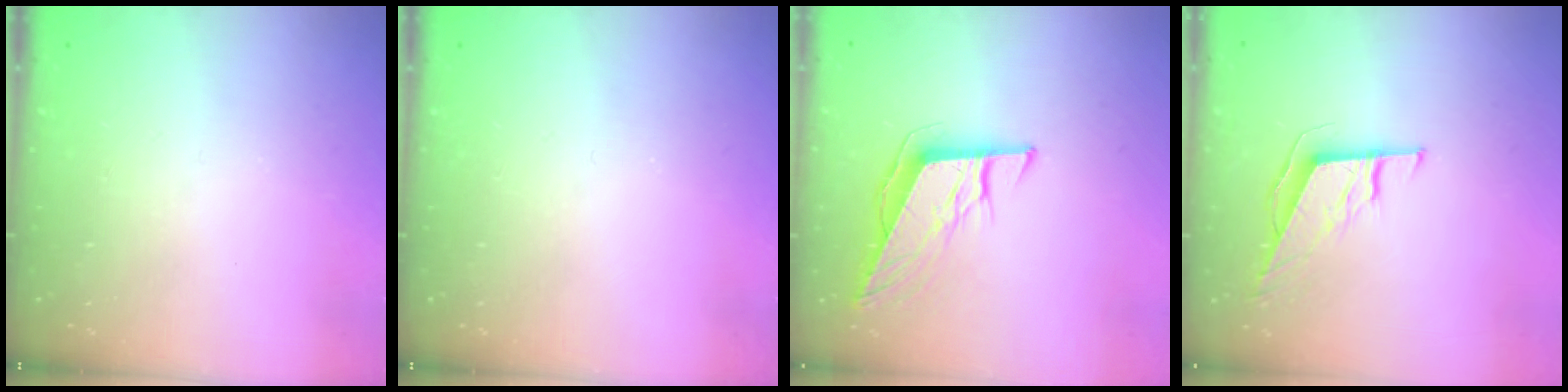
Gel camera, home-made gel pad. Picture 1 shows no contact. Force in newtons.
{"total": 0.0}
{"total": 10.2, "press": 9.6, "slide": 3.5}
{"total": 6.9, "press": 6.3, "slide": 2.8}